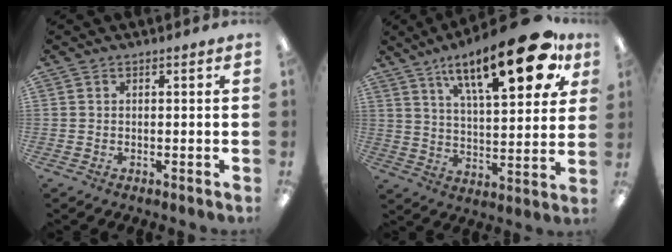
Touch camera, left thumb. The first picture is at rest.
{"total": 23.7, "force": [13.4, 8.0, 17.8], "torque": [-0.267, -0.062, 0.211]}